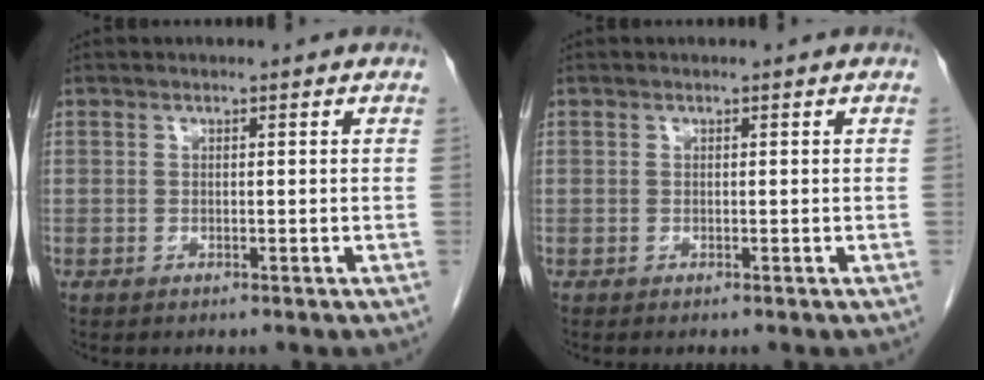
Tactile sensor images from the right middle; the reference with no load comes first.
{"total": 0.0}